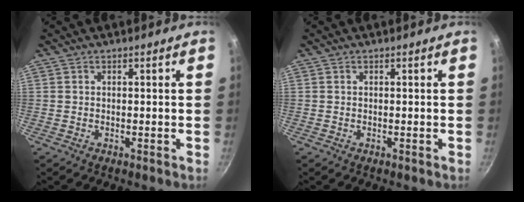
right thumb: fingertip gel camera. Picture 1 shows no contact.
{"total": 0.0}